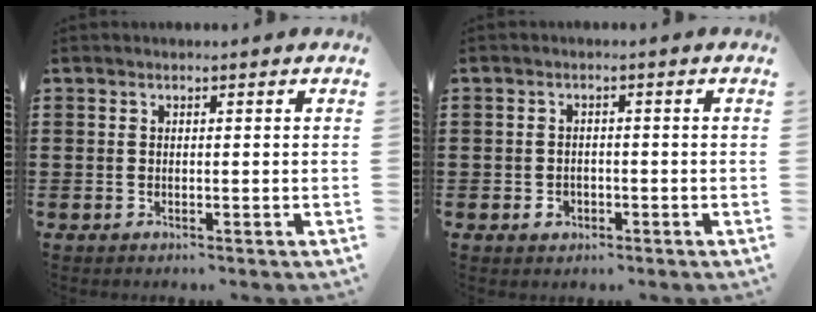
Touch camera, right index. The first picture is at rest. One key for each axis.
{"total": 1.7, "fx": -0.8, "fy": 1.2, "fz": 0.9, "tx": -0.020, "ty": 0.000, "tz": -0.017}